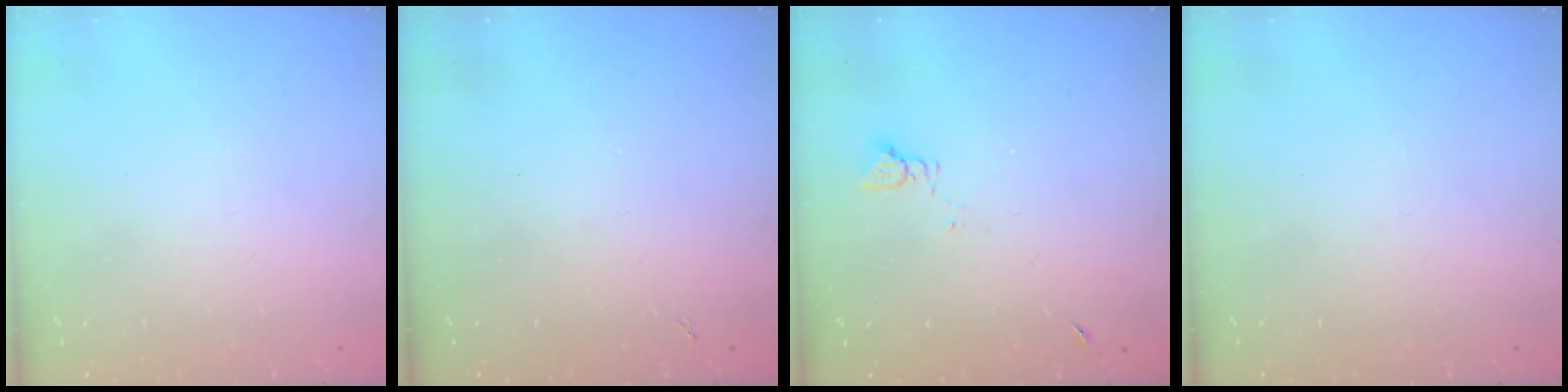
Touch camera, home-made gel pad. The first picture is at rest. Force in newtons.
{"total": 1.3, "press": 1.3, "slide": 0.3}
{"total": 2.3, "press": 2.3, "slide": 0.3}
{"total": 0.0}